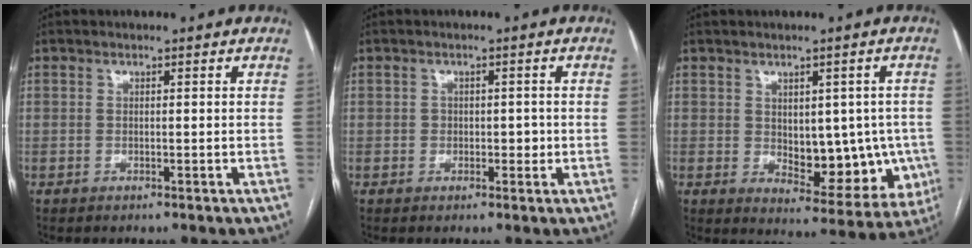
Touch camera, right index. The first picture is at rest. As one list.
[{"total": 2.2, "force": [-0.3, 1.7, 1.4], "torque": [-0.016, 0.005, -0.001]}, {"total": 11.3, "force": [-0.6, 6.1, 9.5], "torque": [-0.107, 0.005, 0.014]}]